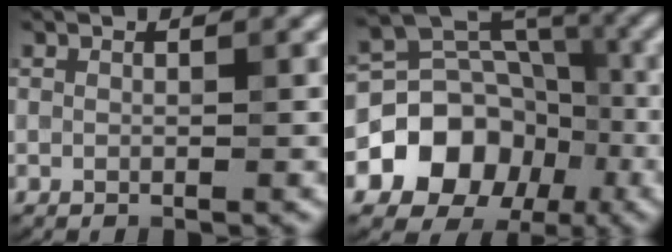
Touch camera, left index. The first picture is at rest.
{"total": 9.7, "force": [-3.5, 7.7, 4.7], "torque": [-0.083, 0.012, -0.074]}